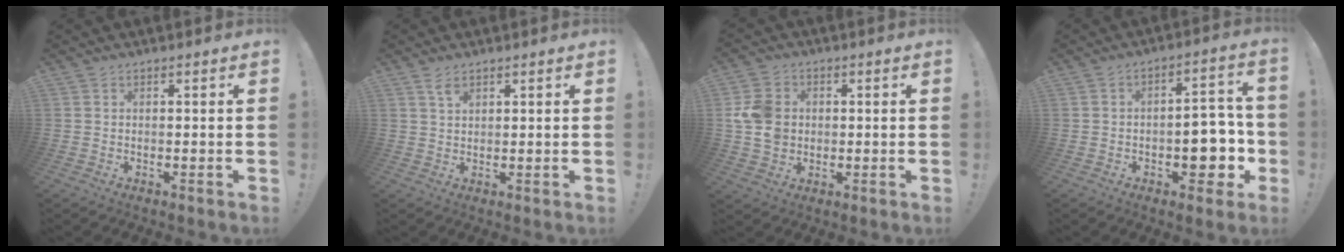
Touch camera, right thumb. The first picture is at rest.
{"total": 3.0, "force": [1.9, 1.2, 2.0], "torque": [-0.026, -0.007, 0.031]}
{"total": 9.8, "force": [0.7, 8.4, 5.0], "torque": [-0.085, 0.007, 0.017]}
{"total": 11.5, "force": [-3.2, 7.2, 8.4], "torque": [-0.081, 0.014, -0.049]}